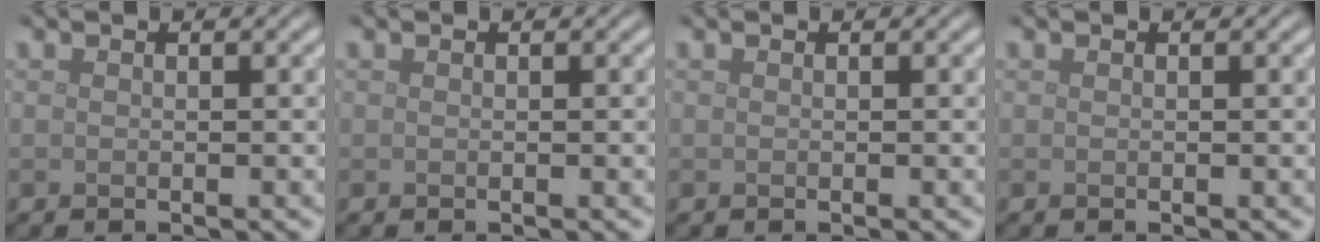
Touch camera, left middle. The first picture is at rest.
{"total": 0.0}
{"total": 0.0}
{"total": 0.0}